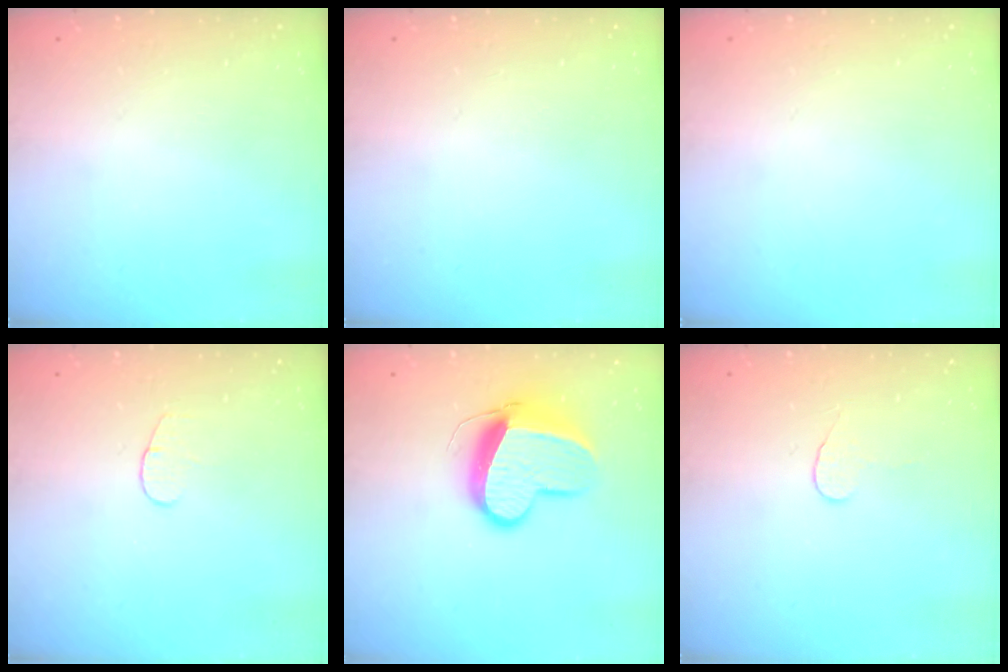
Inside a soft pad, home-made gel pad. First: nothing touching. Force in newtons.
{"total": 0.0}
{"total": 0.0}
{"total": 3.6, "press": 3.6, "slide": 0.4}
{"total": 13.4, "press": 13.3, "slide": 1.3}
{"total": 3.9, "press": 3.9, "slide": 0.4}